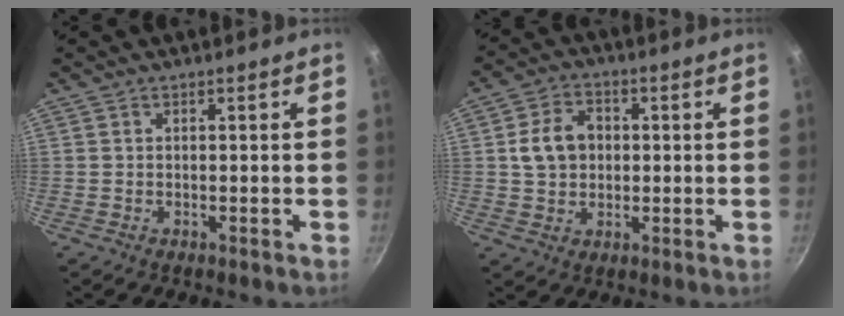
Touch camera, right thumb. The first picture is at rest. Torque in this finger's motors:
{"motor_torque": [-0.77, 0.91, 0.71, 0.05, 0.06]}